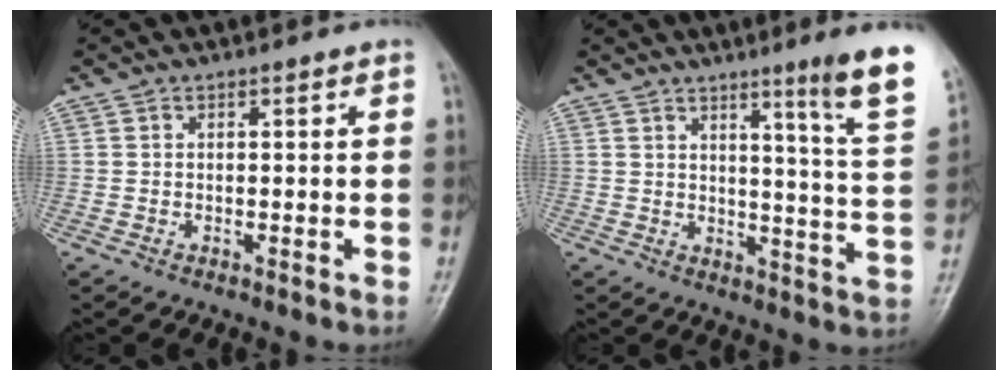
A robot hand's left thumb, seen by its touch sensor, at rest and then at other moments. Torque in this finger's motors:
{"motor_torque": [0.94, 0.44, 1.29, -1.48, 0.15]}